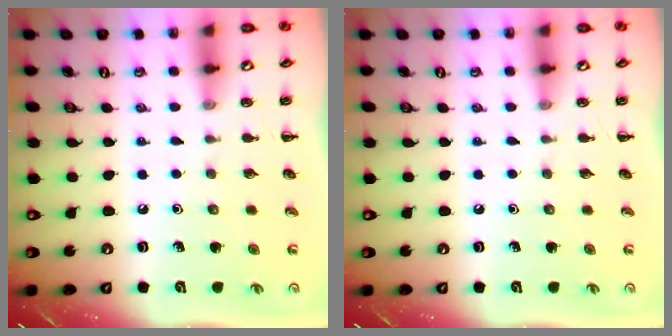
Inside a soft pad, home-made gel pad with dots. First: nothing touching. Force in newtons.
{"total": 0.0}